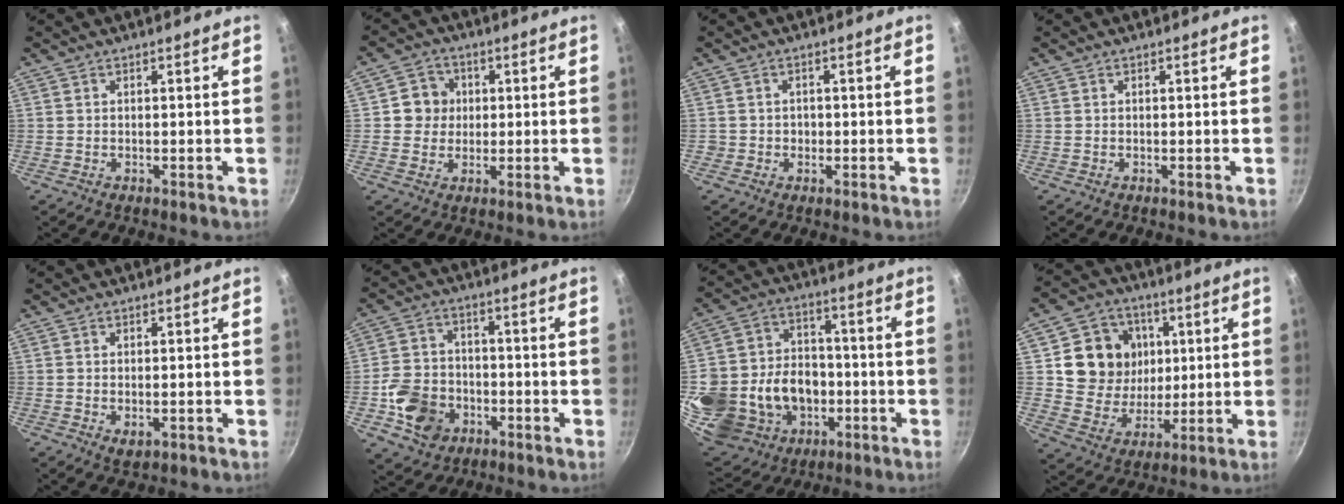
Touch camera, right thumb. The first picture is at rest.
{"total": 5.8, "force": [0.8, 5.5, 1.6], "torque": [0.012, 0.006, 0.003]}
{"total": 1.7, "force": [-0.4, 1.6, 0.4], "torque": [0.003, 0.005, -0.005]}
{"total": 0.0}
{"total": 2.2, "force": [-0.3, 1.3, 1.7], "torque": [-0.027, -0.007, -0.002]}
{"total": 11.2, "force": [-4.0, 9.0, 5.5], "torque": [-0.084, 0.028, -0.071]}
{"total": 26.3, "force": [-4.6, 21.1, 15.0], "torque": [-0.301, 0.041, -0.052]}
{"total": 14.5, "force": [3.5, 12.8, 5.9], "torque": [-0.073, -0.010, 0.065]}